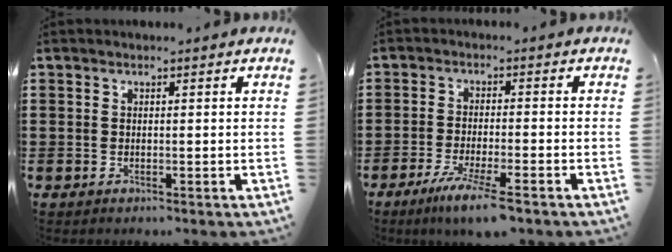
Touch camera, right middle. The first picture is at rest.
{"total": 5.9, "force": [-4.2, 0.1, 4.0], "torque": [-0.077, -0.017, -0.074]}